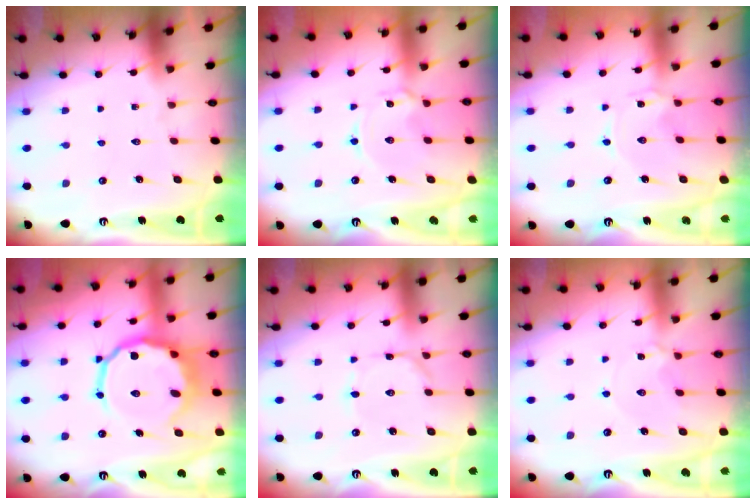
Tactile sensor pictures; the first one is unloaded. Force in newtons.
{"total": 2.3, "press": 2.3, "slide": 0.4}
{"total": 0.0}
{"total": 12.8, "press": 12.4, "slide": 3.1}
{"total": 0.9, "press": 0.9, "slide": 0.0}
{"total": 2.3, "press": 2.3, "slide": 0.3}